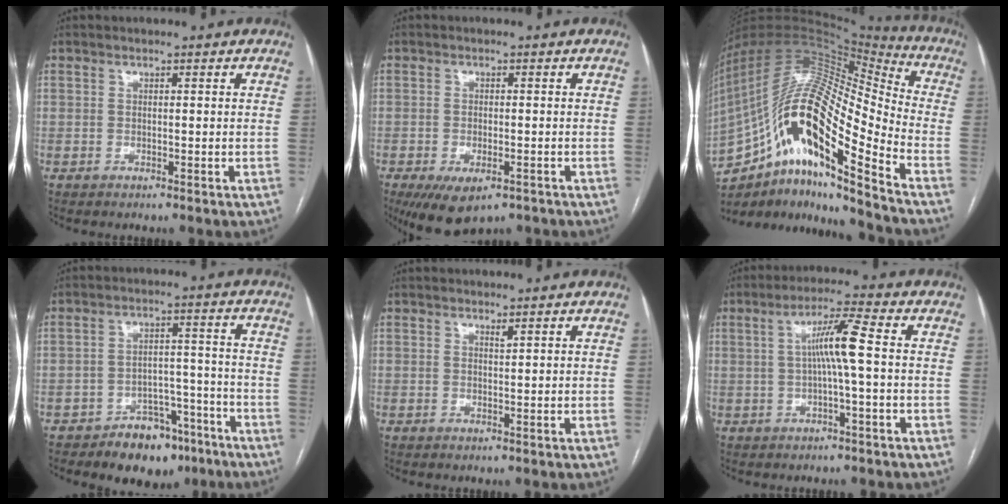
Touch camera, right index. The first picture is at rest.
{"total": 7.3, "force": [-4.4, 3.2, 4.8], "torque": [-0.079, -0.013, -0.062]}
{"total": 24.0, "force": [-12.4, 4.2, 20.1], "torque": [-0.378, 0.016, -0.216]}
{"total": 9.1, "force": [-6.6, 4.9, 3.9], "torque": [-0.040, 0.024, -0.097]}
{"total": 0.6, "force": [0.5, -0.1, 0.2], "torque": [-0.009, -0.006, 0.012]}
{"total": 6.5, "force": [0.2, -0.4, 6.4], "torque": [-0.115, 0.014, 0.003]}